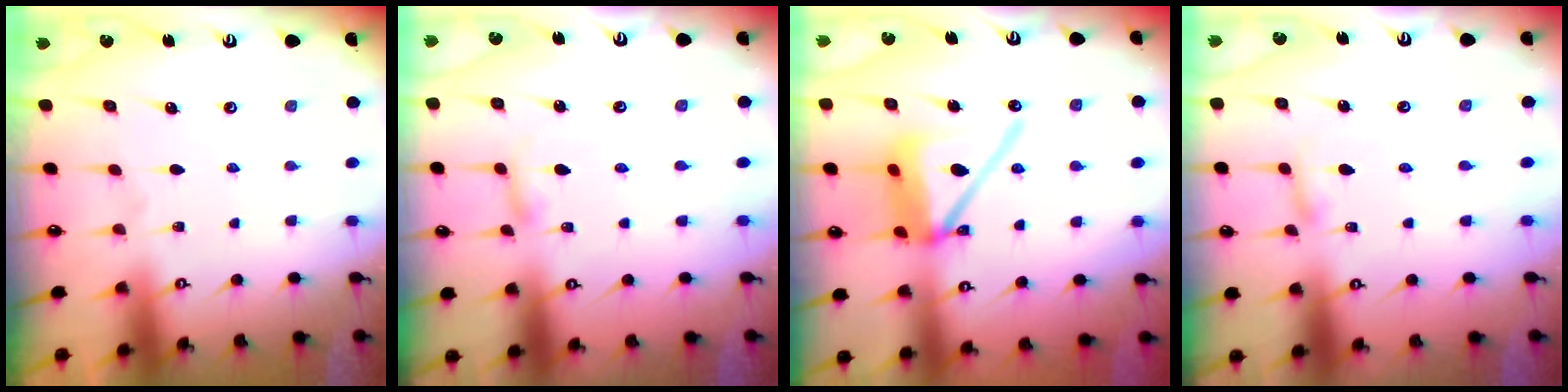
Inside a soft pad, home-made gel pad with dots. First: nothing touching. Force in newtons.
{"total": 3.4, "press": 3.4, "slide": 0.3}
{"total": 14.0, "press": 13.8, "slide": 2.0}
{"total": 2.6, "press": 2.6, "slide": 0.2}